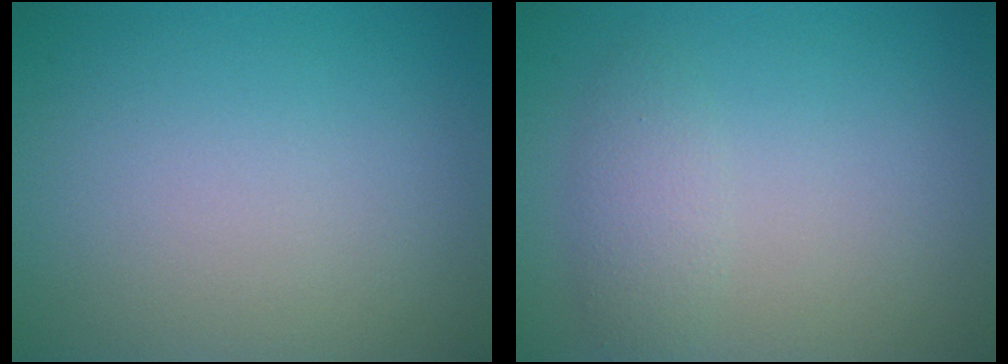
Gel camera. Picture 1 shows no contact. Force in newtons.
{"total": 2.0, "press": 2.0, "slide": 0.1}